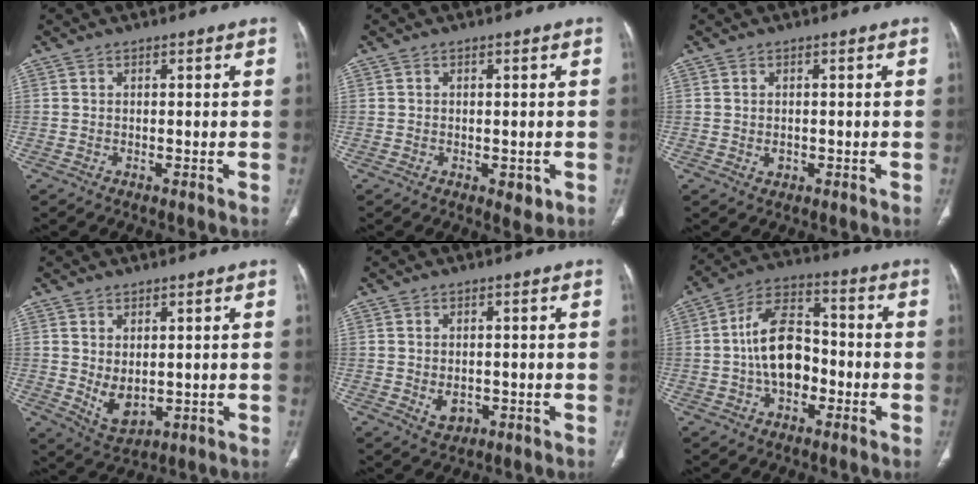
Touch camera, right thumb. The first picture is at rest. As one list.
[{"total": 2.7, "force": [-0.7, 1.6, 2.0], "torque": [-0.015, -0.002, -0.003]}, {"total": 1.5, "force": [-0.2, 1.2, 0.9], "torque": [-0.012, 0.001, 0.001]}, {"total": 5.8, "force": [0.3, 3.5, 4.6], "torque": [-0.072, -0.013, 0.027]}, {"total": 3.4, "force": [-0.6, 2.5, 2.3], "torque": [-0.028, -0.001, 0.001]}, {"total": 12.6, "force": [-2.0, 8.0, 9.5], "torque": [-0.148, 0.040, -0.044]}]